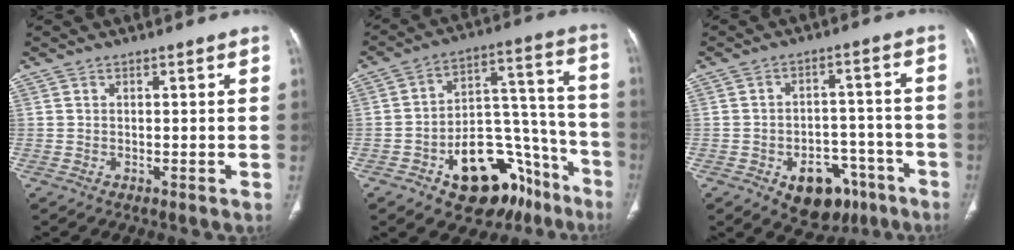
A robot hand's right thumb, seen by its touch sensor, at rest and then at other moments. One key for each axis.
{"total": 21.7, "fx": -11.6, "fy": 12.3, "fz": 13.5, "tx": -0.132, "ty": 0.107, "tz": -0.164}
{"total": 11.9, "fx": -6.4, "fy": 7.8, "fz": 6.2, "tx": -0.046, "ty": 0.046, "tz": -0.080}